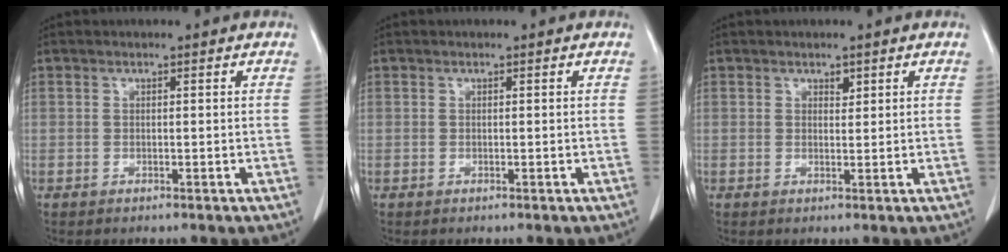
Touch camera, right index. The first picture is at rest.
{"total": 0.0}
{"total": 1.0, "force": [0.7, 0.5, 0.5], "torque": [-0.004, -0.005, 0.009]}